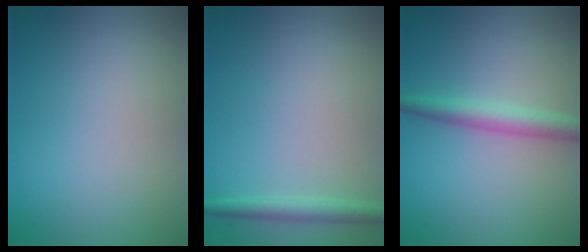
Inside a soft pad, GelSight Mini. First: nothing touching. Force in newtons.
{"total": 1.7, "press": 1.7, "slide": 0.1}
{"total": 2.5, "press": 2.5, "slide": 0.0}